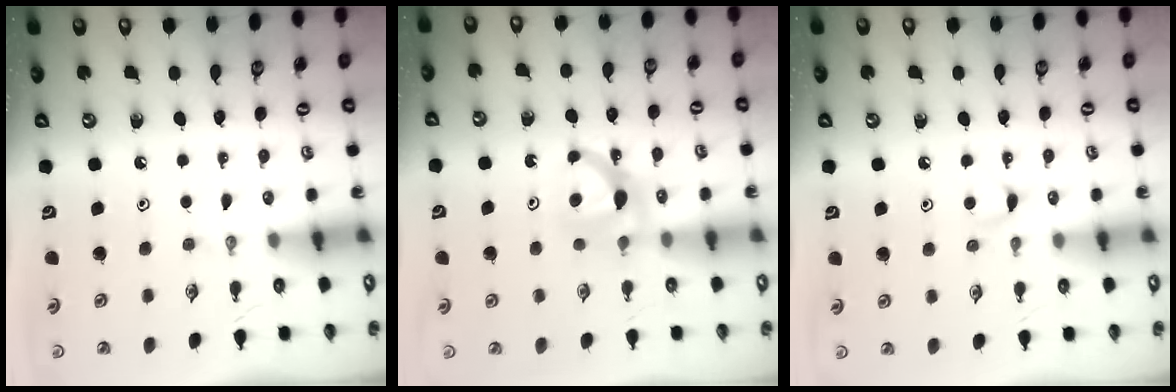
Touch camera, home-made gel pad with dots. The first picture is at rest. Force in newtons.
{"total": 7.1, "press": 7.1, "slide": 0.3}
{"total": 2.8, "press": 2.8, "slide": 0.5}